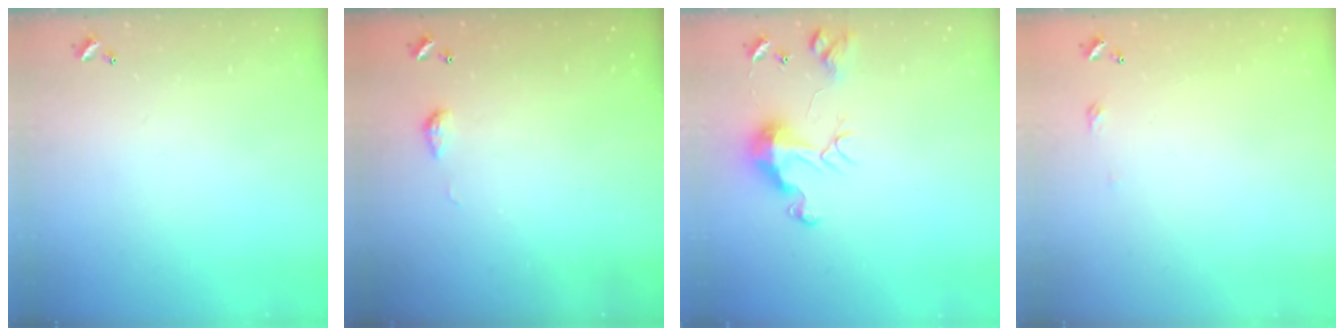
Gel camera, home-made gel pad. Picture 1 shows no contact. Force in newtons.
{"total": 3.3, "press": 3.2, "slide": 0.5}
{"total": 10.0, "press": 9.9, "slide": 1.6}
{"total": 2.7, "press": 2.6, "slide": 0.4}